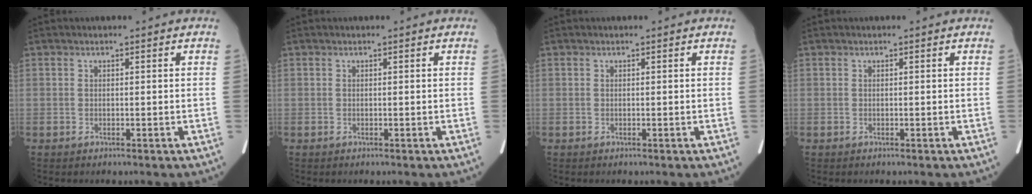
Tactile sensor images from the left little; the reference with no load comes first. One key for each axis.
{"total": 0.0}
{"total": 0.0}
{"total": 0.0}